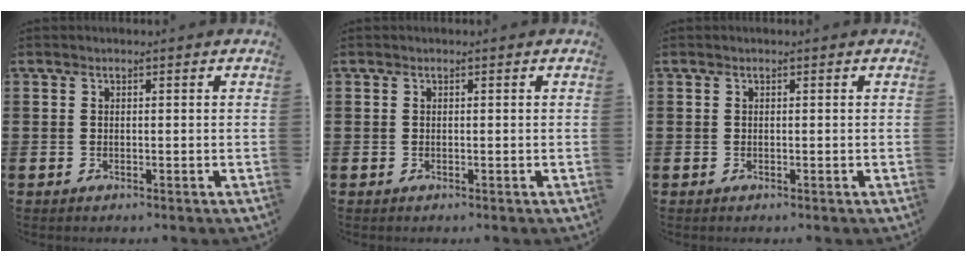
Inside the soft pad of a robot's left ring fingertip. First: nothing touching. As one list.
[{"total": 0.0}, {"total": 0.0}]